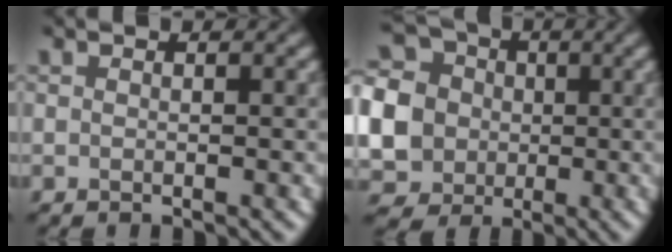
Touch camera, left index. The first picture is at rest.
{"total": 12.3, "force": [-0.5, 11.2, 5.1], "torque": [-0.160, 0.001, -0.028]}